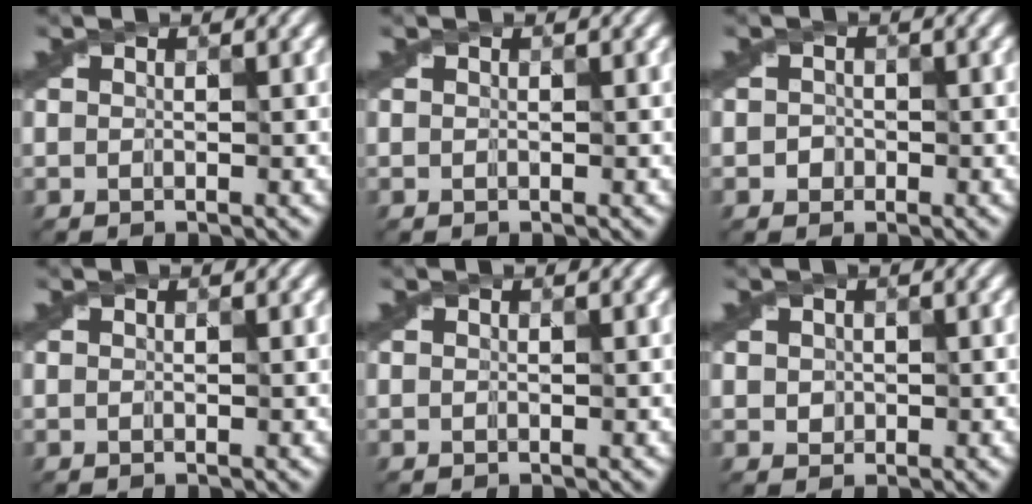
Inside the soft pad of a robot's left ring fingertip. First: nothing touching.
{"total": 0.0}
{"total": 0.9, "force": [-0.2, 0.9, 0.0], "torque": [0.007, 0.001, -0.007]}
{"total": 0.0}
{"total": 0.0}
{"total": 1.3, "force": [0.3, 1.2, 0.3], "torque": [0.003, -0.001, 0.004]}